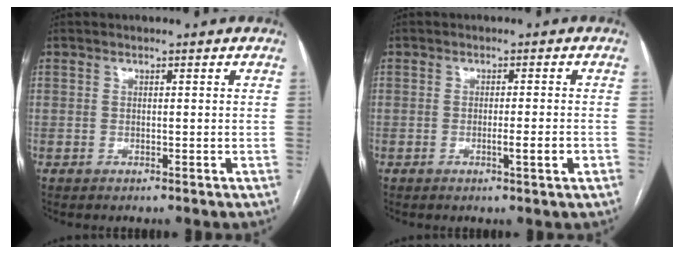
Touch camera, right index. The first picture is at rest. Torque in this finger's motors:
{"motor_torque": [1.23, 0.12, 0.34, 0.06]}